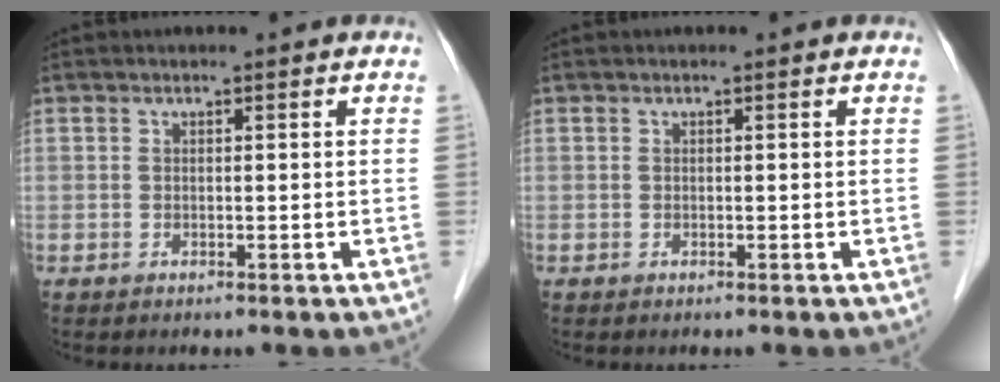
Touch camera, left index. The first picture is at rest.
{"total": 0.0}